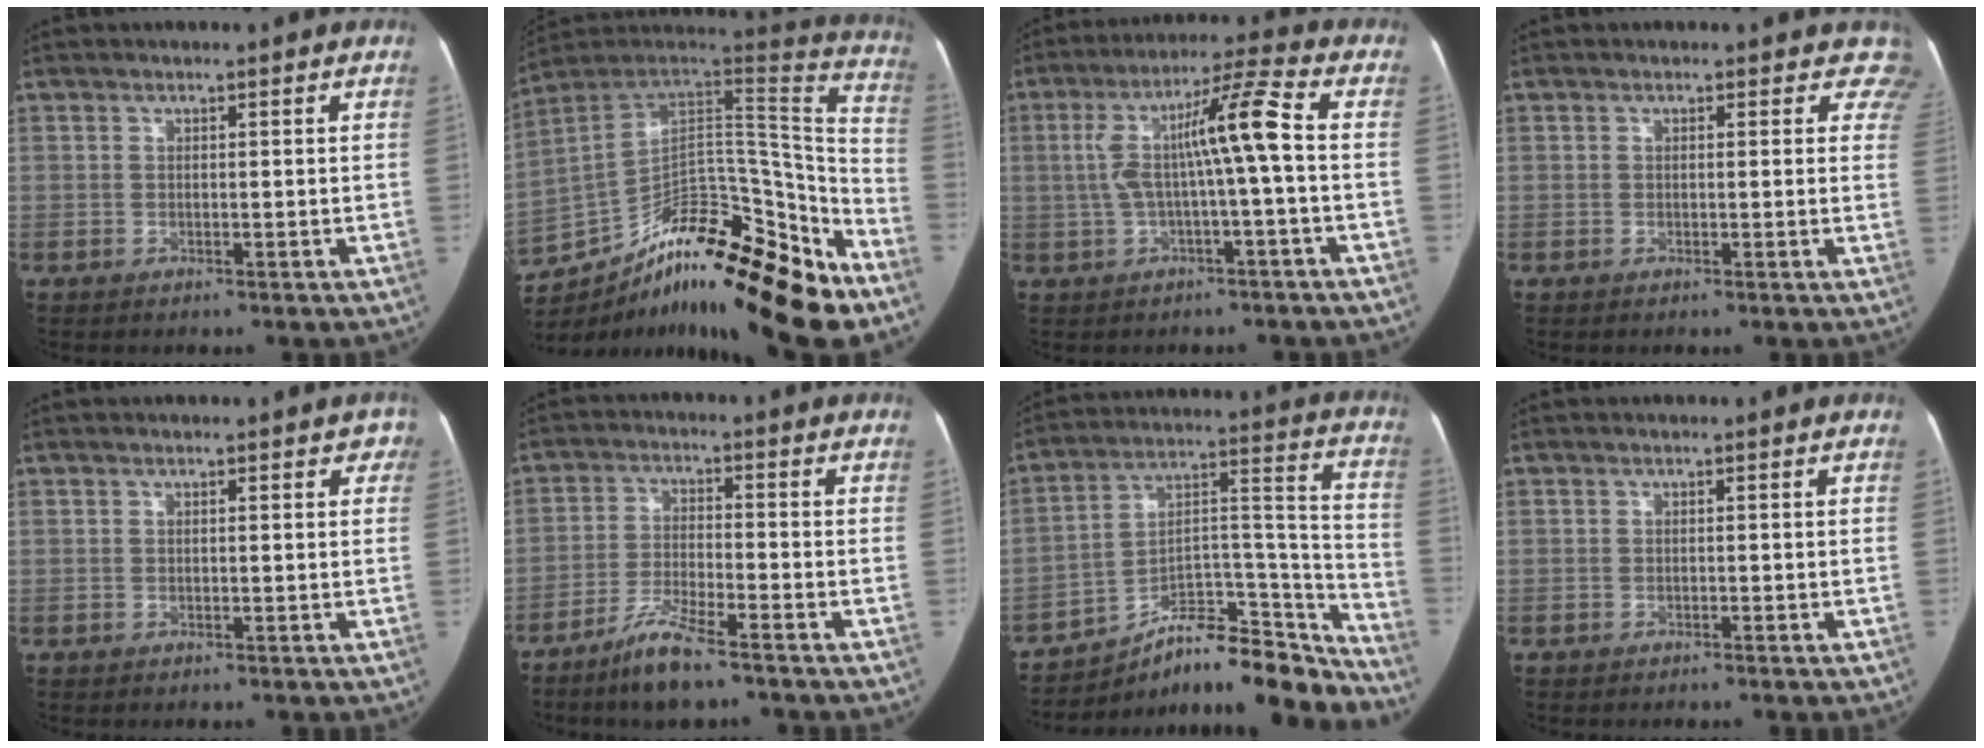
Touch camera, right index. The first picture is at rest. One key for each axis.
{"total": 24.5, "fx": -16.5, "fy": 7.3, "fz": 16.5, "tx": -0.197, "ty": 0.048, "tz": -0.254}
{"total": 9.7, "fx": -0.2, "fy": -0.3, "fz": 9.7, "tx": -0.176, "ty": 0.034, "tz": -0.001}
{"total": 3.3, "fx": 2.6, "fy": 2.0, "fz": 0.2, "tx": 0.028, "ty": -0.008, "tz": -0.001}
{"total": 1.8, "fx": 0.7, "fy": 1.0, "fz": 1.3, "tx": 0.000, "ty": 0.012, "tz": 0.001}
{"total": 7.2, "fx": -5.5, "fy": 0.6, "fz": 4.6, "tx": -0.102, "ty": -0.017, "tz": -0.104}
{"total": 19.4, "fx": -16.8, "fy": 5.2, "fz": 8.1, "tx": -0.081, "ty": 0.073, "tz": -0.253}
{"total": 0.6, "fx": -0.5, "fy": 0.1, "fz": 0.3, "tx": -0.007, "ty": -0.001, "tz": -0.009}